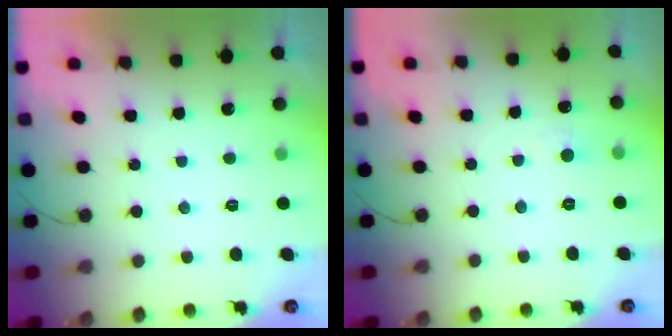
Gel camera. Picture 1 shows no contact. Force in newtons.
{"total": 3.5, "press": 3.4, "slide": 0.5}